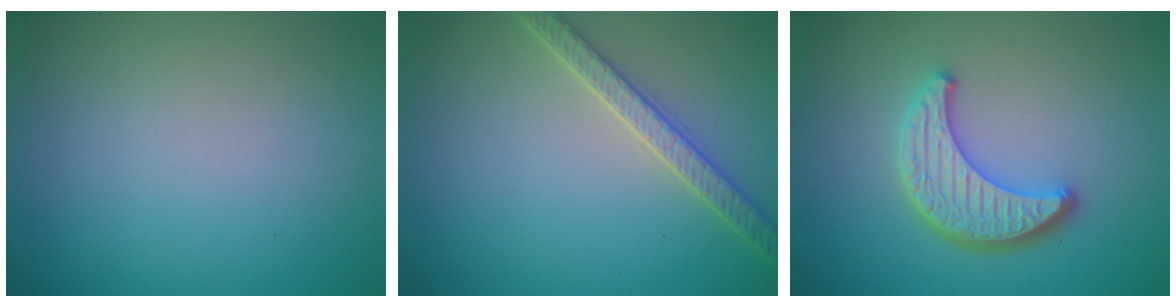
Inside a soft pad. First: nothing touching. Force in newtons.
{"total": 3.1, "press": 2.9, "slide": 0.9}
{"total": 4.5, "press": 3.8, "slide": 2.5}